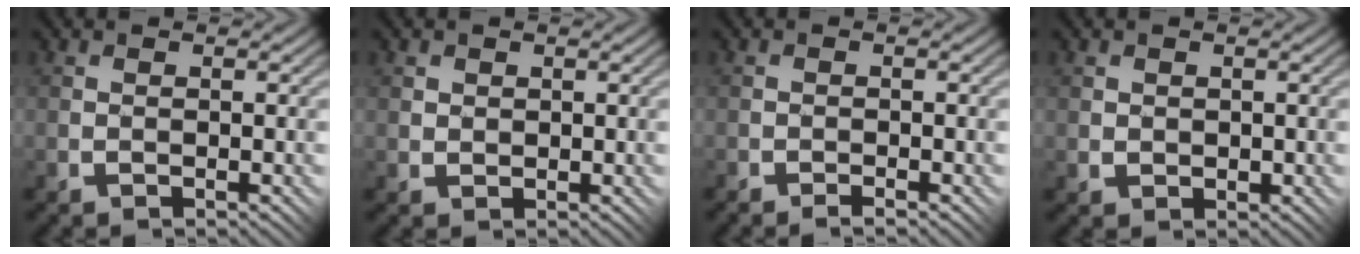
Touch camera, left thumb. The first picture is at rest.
{"total": 1.6, "force": [0.9, 1.3, 0.1], "torque": [-0.010, 0.001, 0.016]}
{"total": 0.7, "force": [-0.7, 0.1, -0.1], "torque": [0.006, 0.001, -0.015]}
{"total": 1.4, "force": [0.6, 1.3, 0.1], "torque": [-0.003, -0.003, 0.012]}